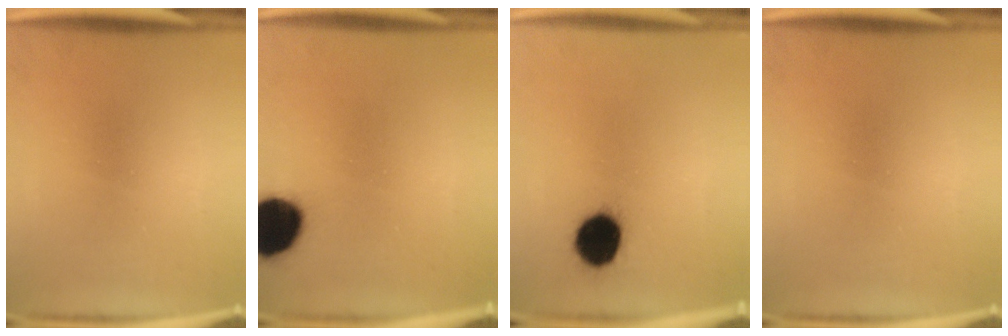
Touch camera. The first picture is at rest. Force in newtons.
{"total": 15.1}
{"total": 10.1}
{"total": 0.0}